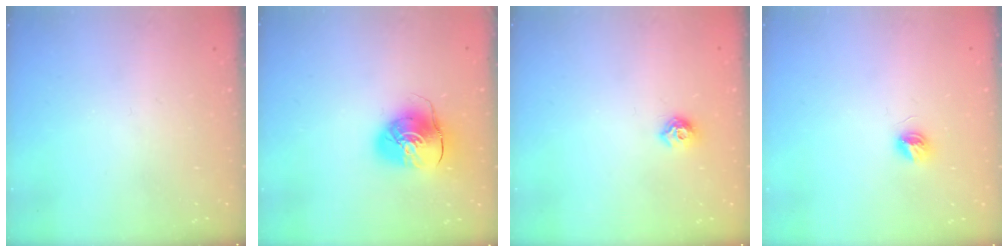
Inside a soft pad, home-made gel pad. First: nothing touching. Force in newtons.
{"total": 9.4, "press": 9.3, "slide": 1.3}
{"total": 7.3, "press": 7.2, "slide": 0.9}
{"total": 4.9, "press": 4.9, "slide": 0.4}